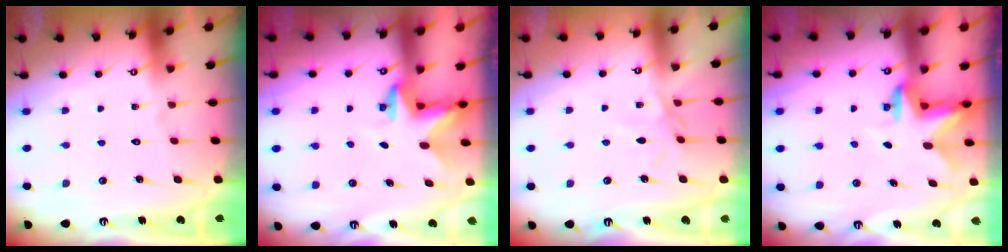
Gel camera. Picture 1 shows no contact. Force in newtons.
{"total": 2.9, "press": 2.9, "slide": 0.2}
{"total": 4.0, "press": 4.0, "slide": 0.5}
{"total": 2.8, "press": 2.8, "slide": 0.6}